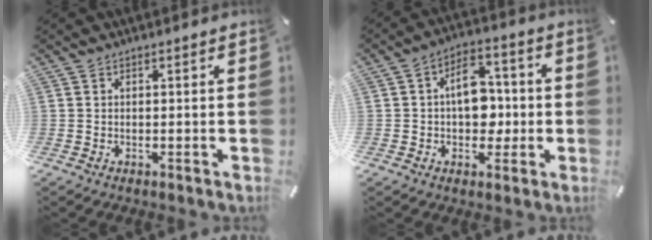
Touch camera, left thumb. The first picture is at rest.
{"total": 10.6, "force": [-0.2, 7.4, 7.6], "torque": [-0.098, 0.012, -0.002]}